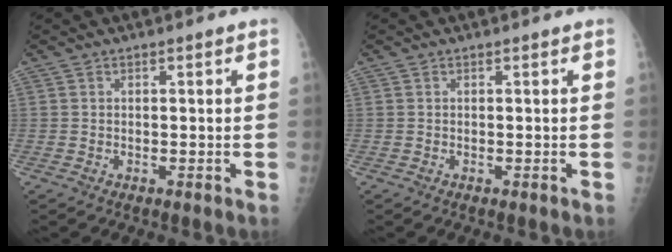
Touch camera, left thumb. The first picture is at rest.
{"total": 0.0}